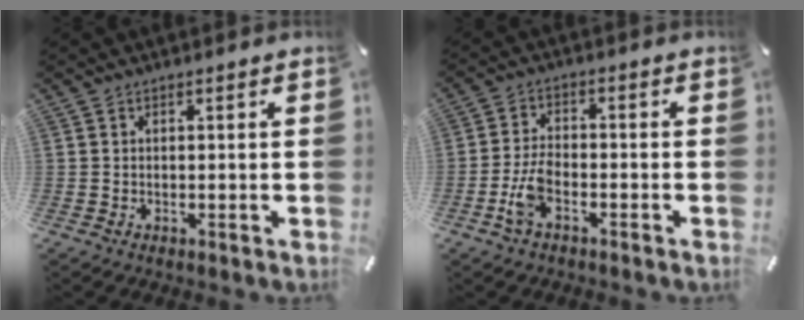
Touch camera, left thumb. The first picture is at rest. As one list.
[{"total": 6.1, "force": [-2.9, 2.9, 4.5], "torque": [-0.105, 0.004, -0.056]}]